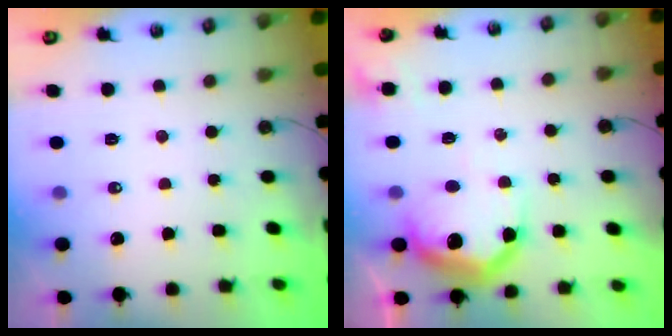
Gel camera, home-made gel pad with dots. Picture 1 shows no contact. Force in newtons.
{"total": 17.4, "press": 17.4, "slide": 1.2}